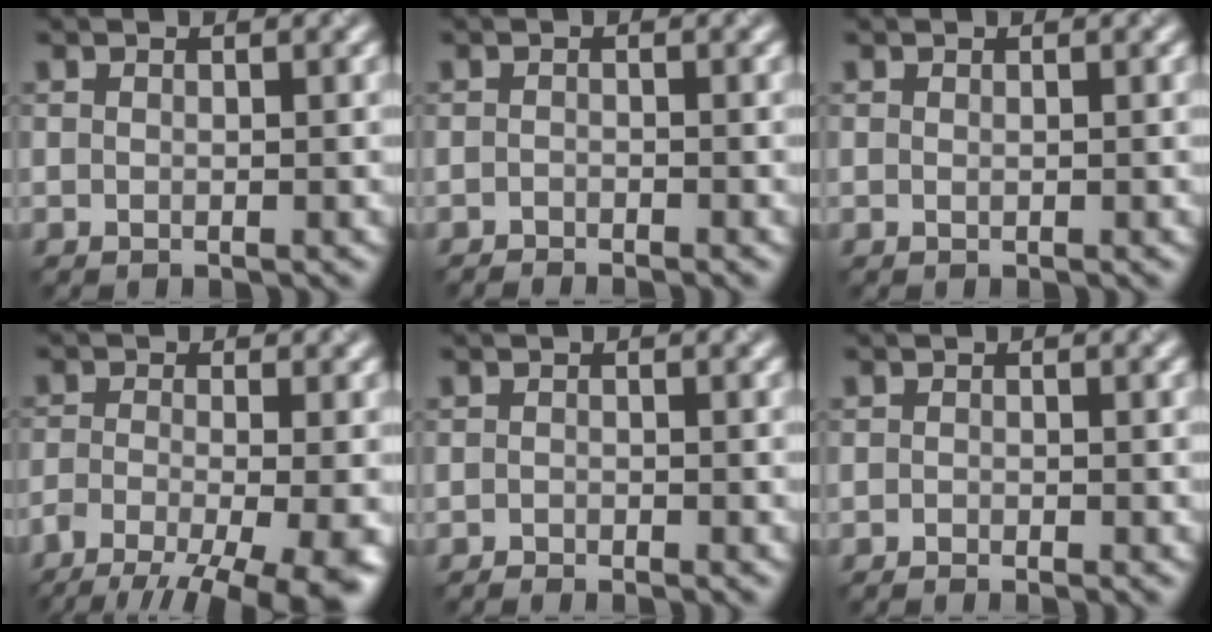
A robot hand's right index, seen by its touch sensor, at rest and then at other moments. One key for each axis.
{"total": 1.4, "fx": -1.4, "fy": -0.1, "fz": 0.1, "tx": -0.004, "ty": -0.002, "tz": -0.029}
{"total": 0.0}
{"total": 12.8, "fx": -9.0, "fy": 4.6, "fz": 7.9, "tx": -0.136, "ty": -0.035, "tz": -0.110}
{"total": 1.0, "fx": -1.0, "fy": -0.1, "fz": 0.2, "tx": -0.003, "ty": 0.001, "tz": -0.020}
{"total": 0.9, "fx": -0.7, "fy": 0.1, "fz": 0.5, "tx": -0.007, "ty": 0.001, "tz": -0.014}